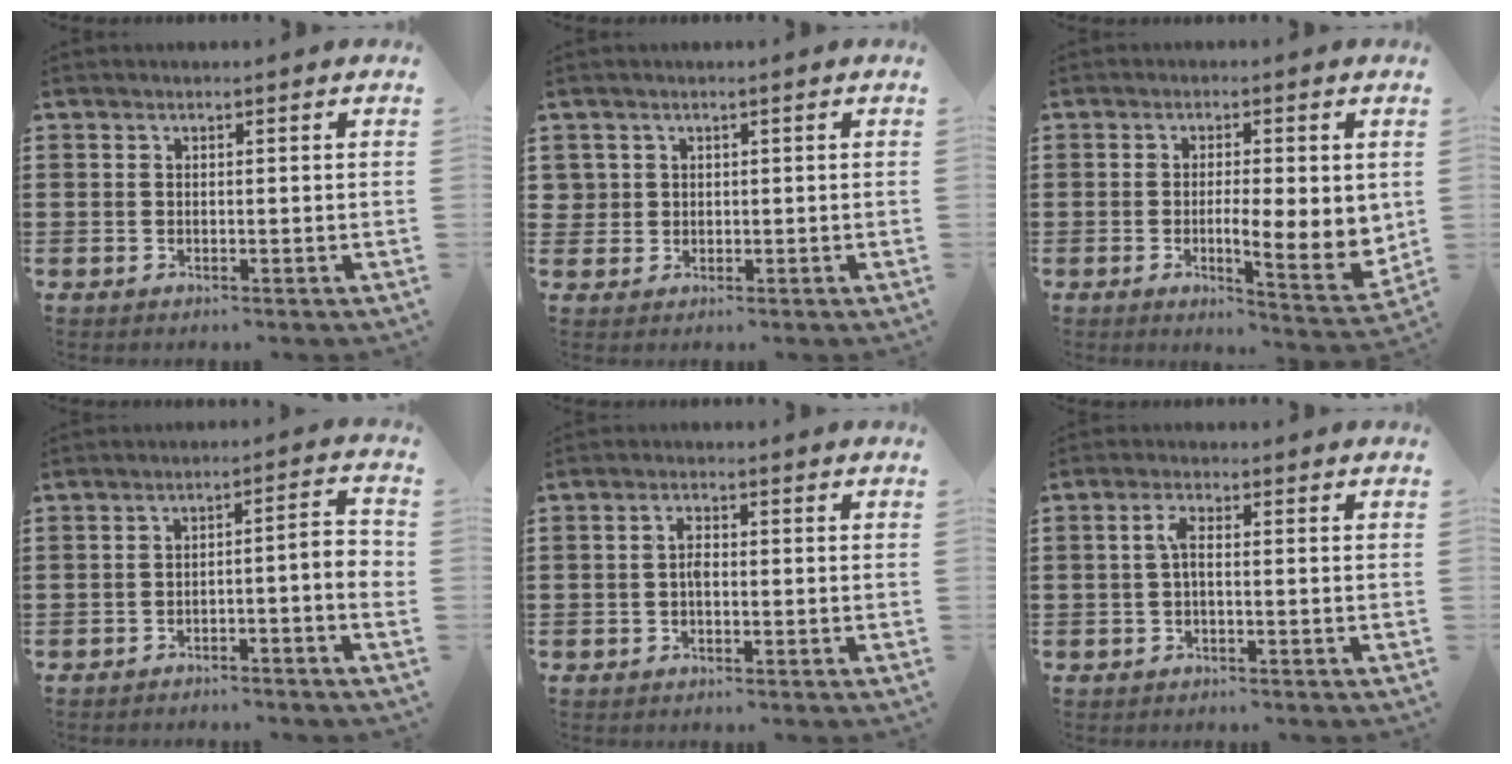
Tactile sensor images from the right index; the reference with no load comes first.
{"total": 1.8, "force": [0.5, 1.7, 0.2], "torque": [-0.012, 0.008, 0.008]}
{"total": 7.5, "force": [-0.2, 2.2, 7.2], "torque": [-0.102, -0.012, -0.002]}
{"total": 3.6, "force": [-2.9, -0.1, 2.2], "torque": [-0.038, -0.003, -0.058]}
{"total": 2.2, "force": [-0.3, 0.9, 2.0], "torque": [-0.047, -0.001, -0.009]}
{"total": 2.3, "force": [-0.3, 0.6, 2.3], "torque": [-0.052, 0.000, -0.010]}